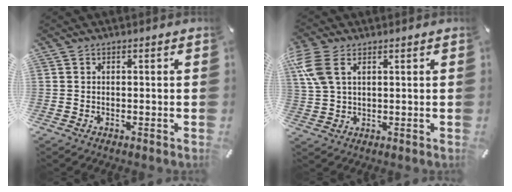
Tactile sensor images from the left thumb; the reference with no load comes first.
{"total": 7.4, "force": [3.3, 4.0, 5.3], "torque": [-0.137, -0.008, 0.059]}